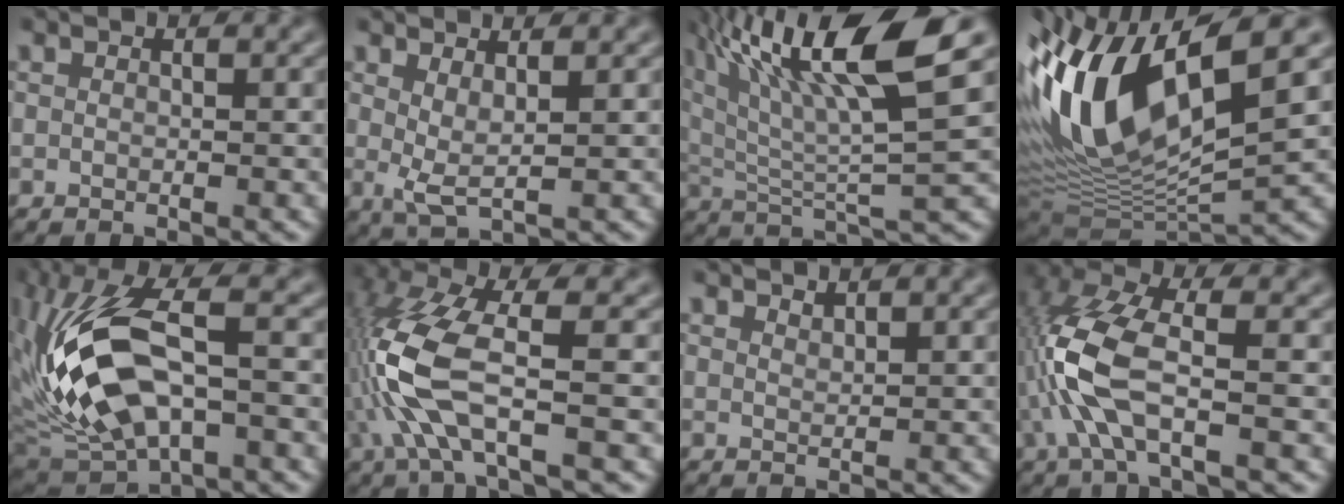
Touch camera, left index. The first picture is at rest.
{"total": 2.5, "force": [1.0, 0.6, 2.2], "torque": [-0.039, -0.008, 0.018]}
{"total": 13.4, "force": [6.8, 2.8, 11.2], "torque": [-0.198, 0.018, 0.119]}
{"total": 13.6, "force": [2.8, 5.6, 12.1], "torque": [-0.242, -0.003, 0.051]}
{"total": 12.4, "force": [-0.1, 6.2, 10.7], "torque": [-0.229, 0.008, -0.012]}
{"total": 8.7, "force": [-2.0, 2.8, 8.0], "torque": [-0.206, 0.003, -0.045]}
{"total": 0.9, "force": [0.9, 0.1, 0.1], "torque": [0.000, -0.002, 0.017]}
{"total": 7.6, "force": [-1.3, 2.7, 6.9], "torque": [-0.175, 0.016, -0.030]}